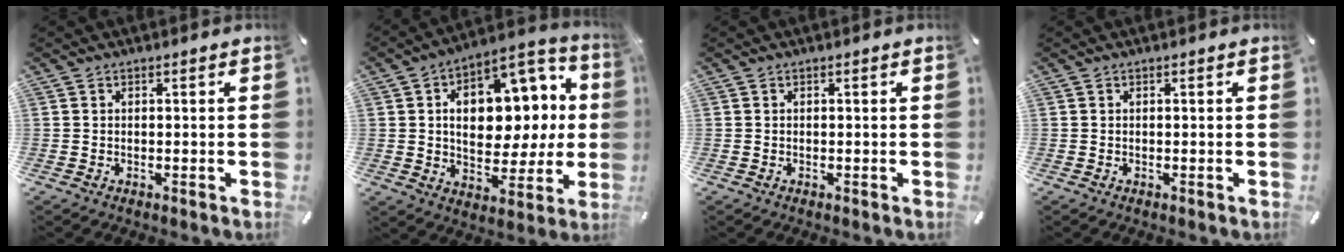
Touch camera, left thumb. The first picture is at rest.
{"total": 17.7, "force": [3.7, 11.5, 12.9], "torque": [-0.171, -0.020, 0.065]}
{"total": 0.0}
{"total": 0.0}